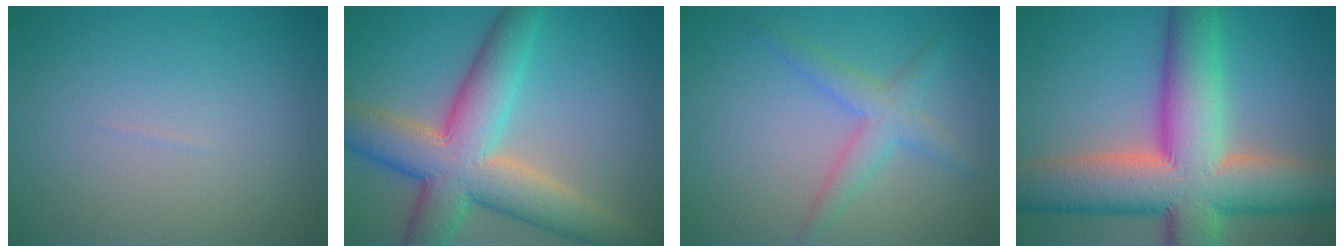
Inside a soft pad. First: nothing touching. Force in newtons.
{"total": 9.9, "press": 9.9, "slide": 0.6}
{"total": 2.9, "press": 2.9, "slide": 0.1}
{"total": 14.2, "press": 14.2, "slide": 0.9}